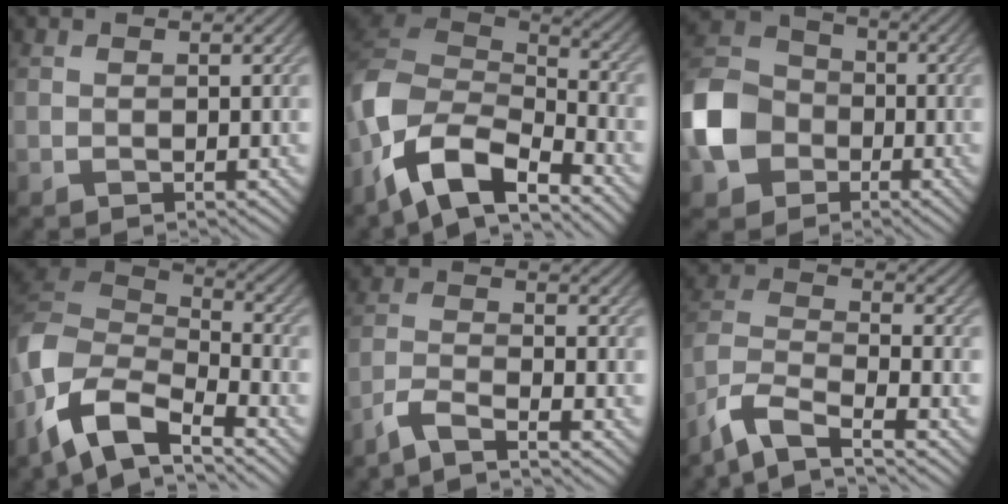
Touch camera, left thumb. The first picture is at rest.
{"total": 12.5, "force": [-7.2, 6.0, 8.2], "torque": [-0.193, -0.019, -0.136]}
{"total": 11.1, "force": [-3.3, 8.8, 5.8], "torque": [-0.163, 0.003, -0.095]}
{"total": 10.8, "force": [-6.5, 5.1, 7.0], "torque": [-0.164, -0.016, -0.130]}
{"total": 4.2, "force": [-3.4, 0.5, 2.3], "torque": [-0.051, 0.000, -0.083]}
{"total": 8.2, "force": [-6.5, 1.9, 4.6], "torque": [-0.109, 0.002, -0.141]}